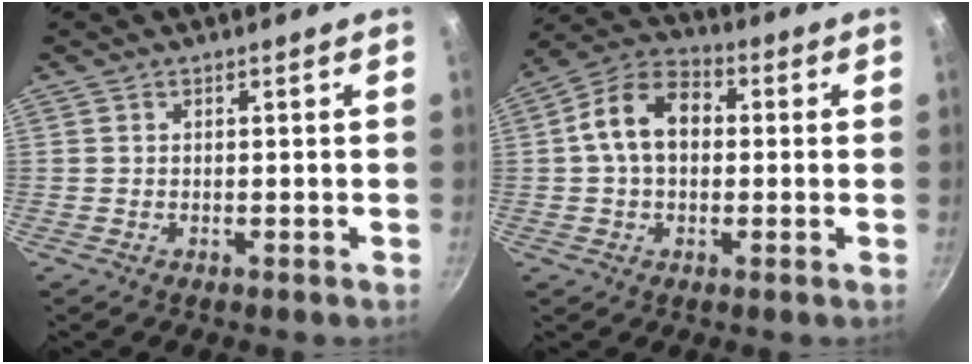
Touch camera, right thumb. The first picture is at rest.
{"total": 11.2, "force": [0.9, 7.8, 7.9], "torque": [-0.112, 0.031, -0.003]}